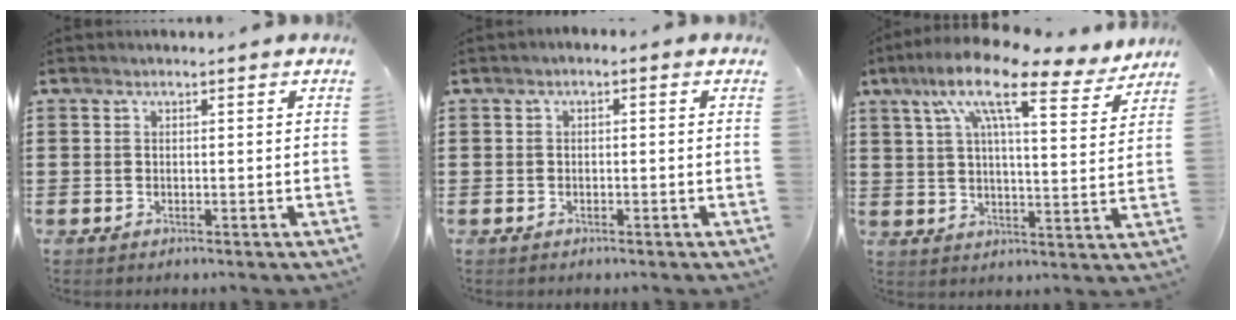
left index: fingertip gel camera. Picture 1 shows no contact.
{"total": 0.9, "force": [-0.7, 0.4, 0.5], "torque": [-0.011, -0.001, -0.013]}
{"total": 13.0, "force": [9.4, 2.3, 8.7], "torque": [-0.185, -0.034, 0.158]}